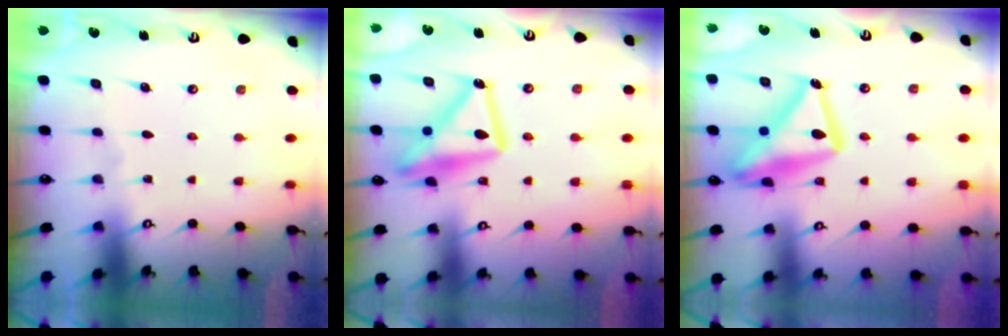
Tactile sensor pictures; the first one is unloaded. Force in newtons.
{"total": 16.6, "press": 16.5, "slide": 1.2}
{"total": 20.0, "press": 19.9, "slide": 1.6}